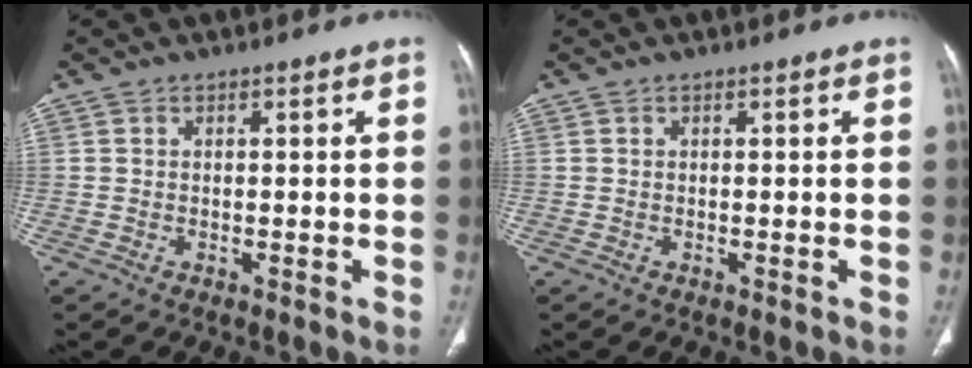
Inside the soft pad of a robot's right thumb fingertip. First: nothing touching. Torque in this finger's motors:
{"motor_torque": [0.23, -0.07, -0.01, 0.00, 0.03]}